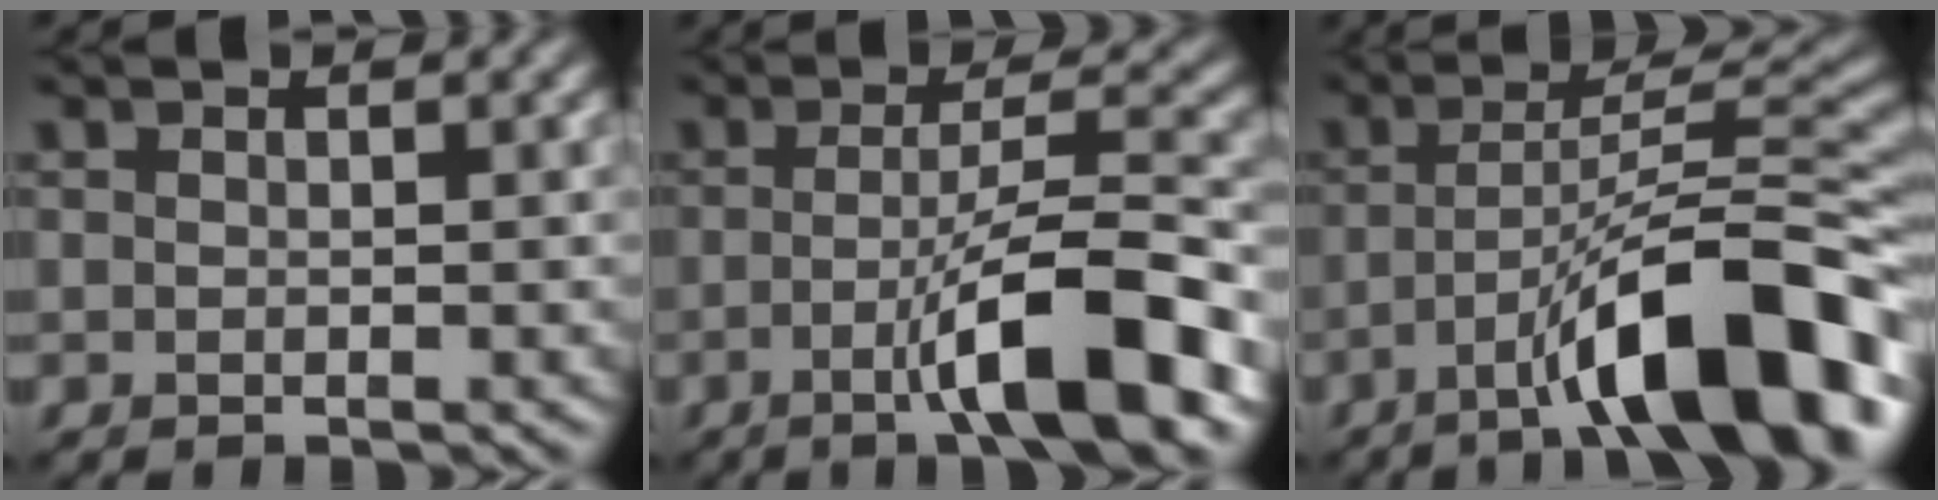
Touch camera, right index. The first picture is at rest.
{"total": 8.6, "force": [-2.9, 1.4, 7.9], "torque": [-0.121, 0.010, -0.054]}
{"total": 11.7, "force": [-5.9, 2.4, 9.8], "torque": [-0.141, 0.021, -0.095]}